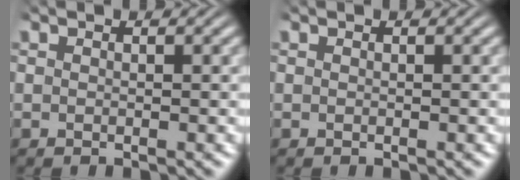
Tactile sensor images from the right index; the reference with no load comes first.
{"total": 0.0}